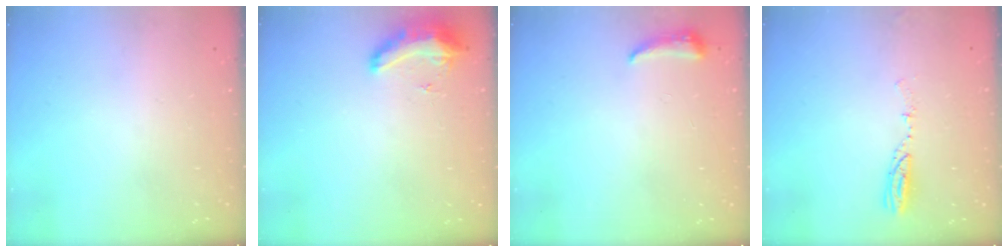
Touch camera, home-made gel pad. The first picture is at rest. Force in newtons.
{"total": 8.8, "press": 8.8, "slide": 0.7}
{"total": 4.3, "press": 4.2, "slide": 0.9}
{"total": 4.8, "press": 4.7, "slide": 1.0}